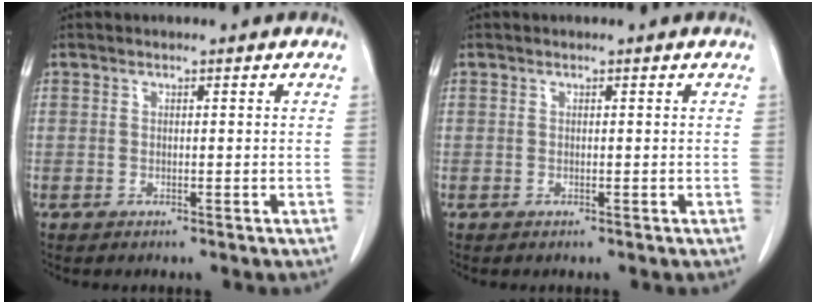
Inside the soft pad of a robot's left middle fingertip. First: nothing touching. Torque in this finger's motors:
{"motor_torque": [0.00, 0.00, 0.02, 0.00]}